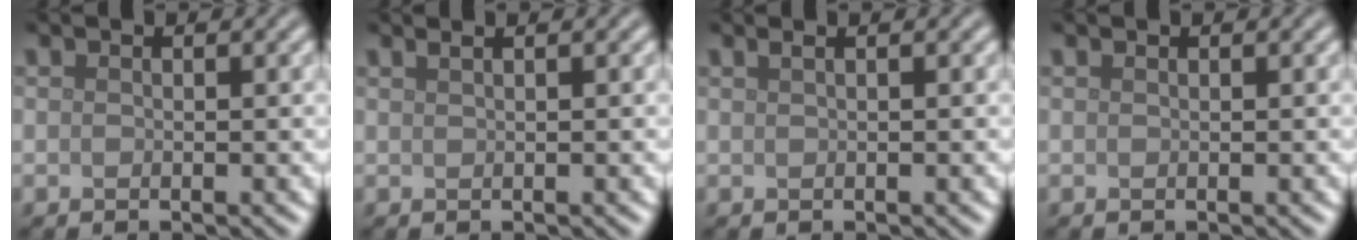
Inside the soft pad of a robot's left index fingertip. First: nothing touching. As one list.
[{"total": 2.0, "force": [1.2, 1.0, 1.2], "torque": [-0.003, 0.002, -0.004]}, {"total": 1.7, "force": [0.9, 0.9, 1.2], "torque": [-0.006, 0.002, -0.003]}, {"total": 0.0}]